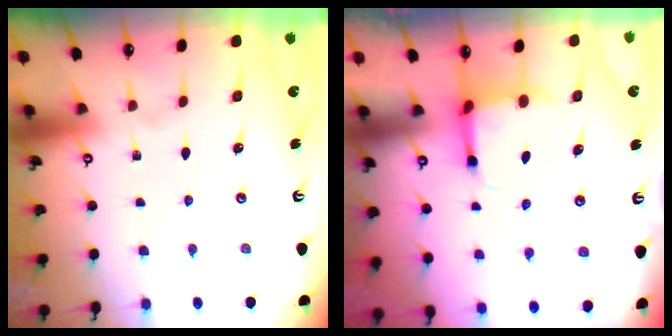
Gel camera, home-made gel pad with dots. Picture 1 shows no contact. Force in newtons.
{"total": 3.9, "press": 3.7, "slide": 1.0}